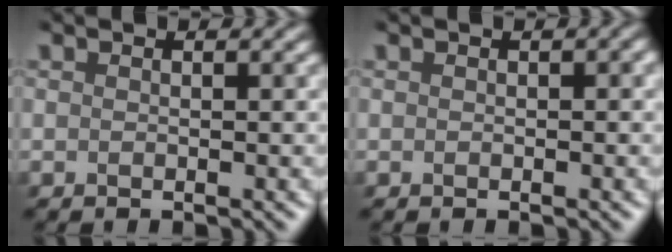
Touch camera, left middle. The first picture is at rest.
{"total": 0.8, "force": [-0.2, 0.5, 0.7], "torque": [-0.003, 0.003, -0.003]}